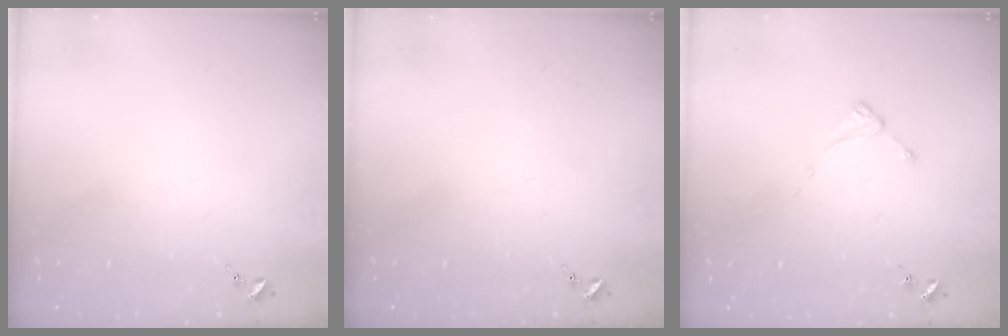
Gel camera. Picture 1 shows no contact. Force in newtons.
{"total": 0.0}
{"total": 2.4, "press": 2.4, "slide": 0.3}